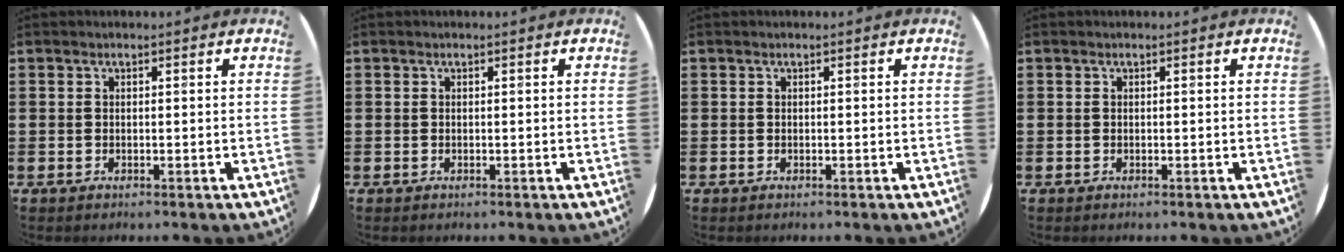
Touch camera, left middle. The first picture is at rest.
{"total": 0.0}
{"total": 0.0}
{"total": 0.0}